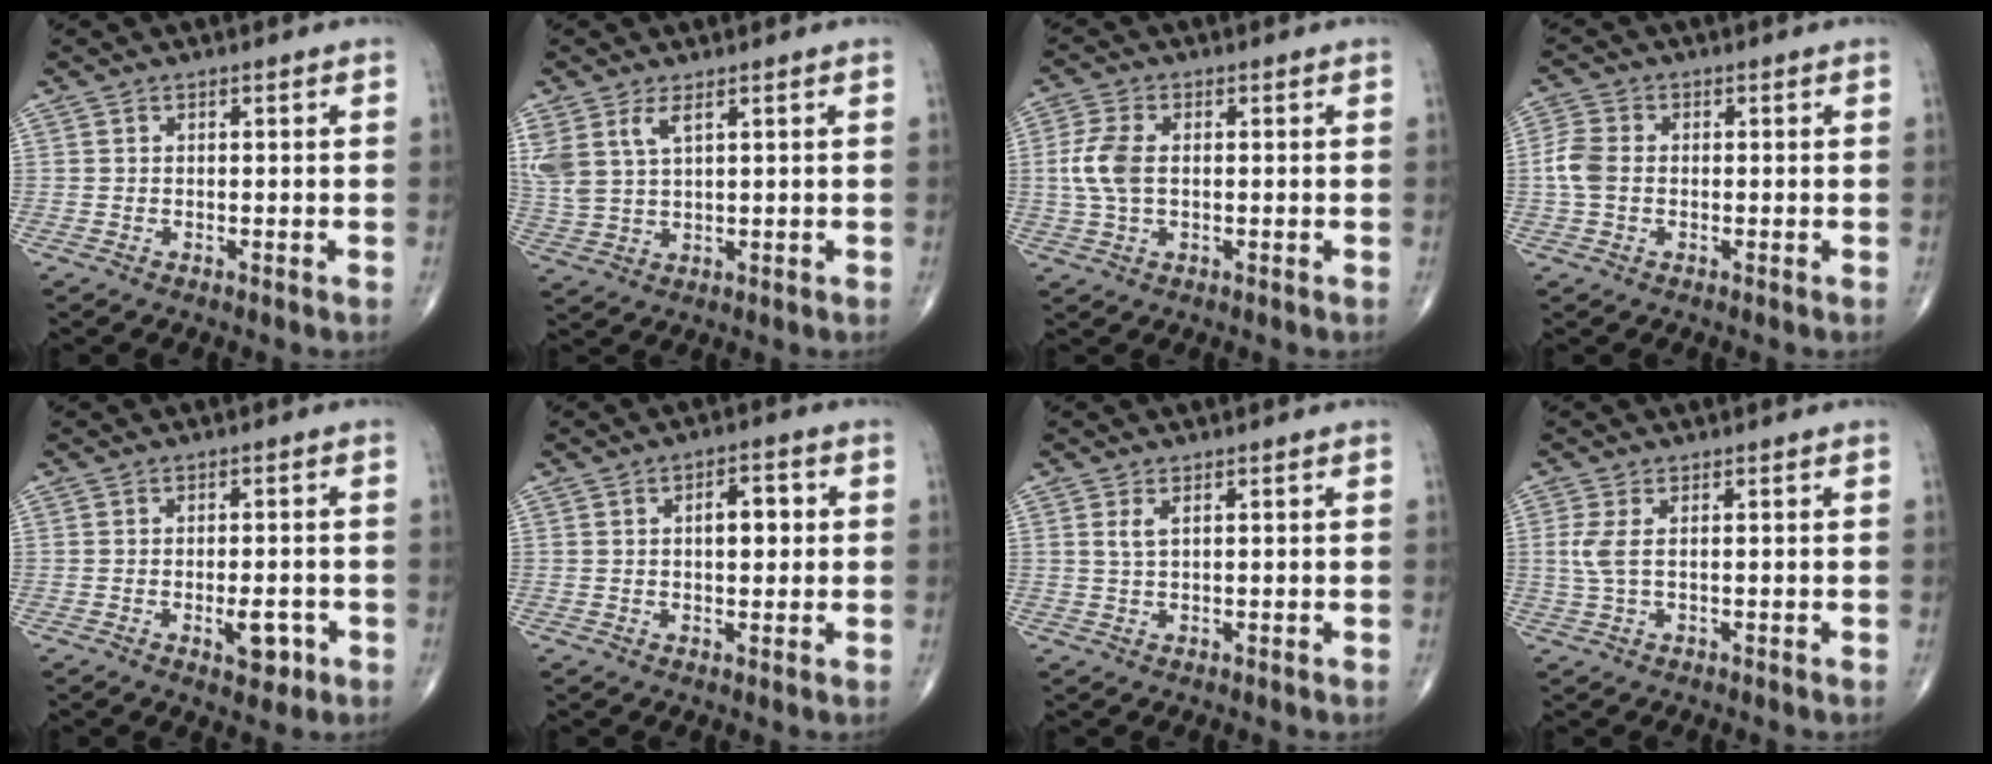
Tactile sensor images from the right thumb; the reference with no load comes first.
{"total": 6.6, "force": [3.3, 2.9, 4.9], "torque": [-0.119, -0.007, 0.076]}
{"total": 6.4, "force": [0.2, 3.7, 5.2], "torque": [-0.127, 0.008, 0.002]}
{"total": 4.6, "force": [-0.4, 3.3, 3.1], "torque": [-0.079, 0.010, -0.015]}
{"total": 4.6, "force": [-1.7, 2.0, 3.8], "torque": [-0.041, 0.001, -0.018]}
{"total": 5.4, "force": [0.9, 2.7, 4.5], "torque": [-0.054, 0.006, 0.011]}
{"total": 1.6, "force": [0.7, 0.4, 1.4], "torque": [-0.033, 0.002, 0.019]}
{"total": 2.9, "force": [0.4, 0.8, 2.8], "torque": [-0.081, 0.002, 0.013]}